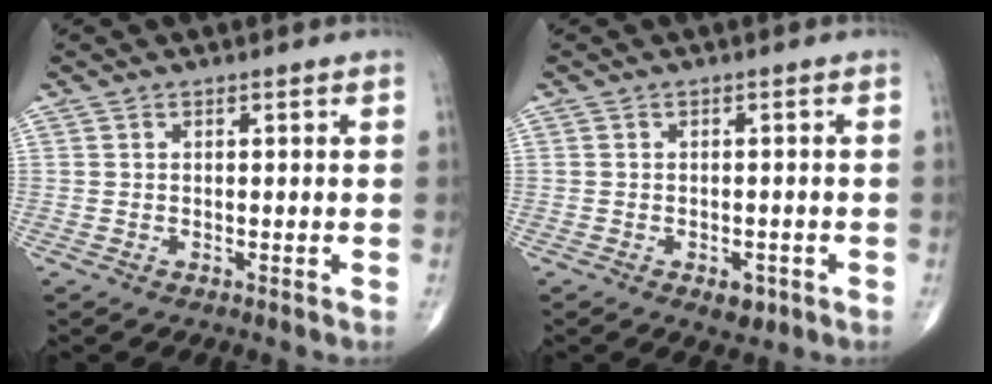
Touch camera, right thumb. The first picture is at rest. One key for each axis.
{"total": 2.9, "fx": -1.4, "fy": 1.7, "fz": 1.8, "tx": -0.014, "ty": 0.001, "tz": -0.014}